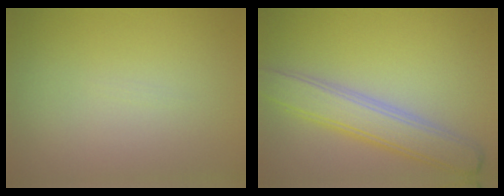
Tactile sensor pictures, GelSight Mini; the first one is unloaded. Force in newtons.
{"total": 4.8, "press": 4.8, "slide": 0.2}